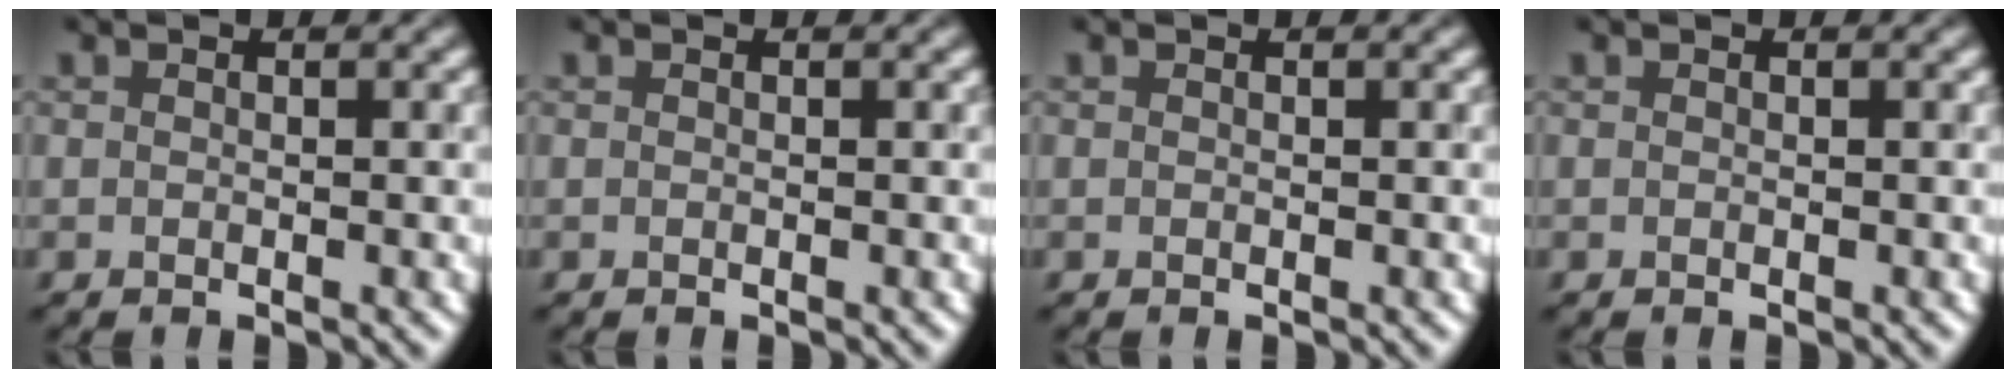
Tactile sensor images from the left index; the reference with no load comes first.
{"total": 0.0}
{"total": 0.0}
{"total": 0.0}